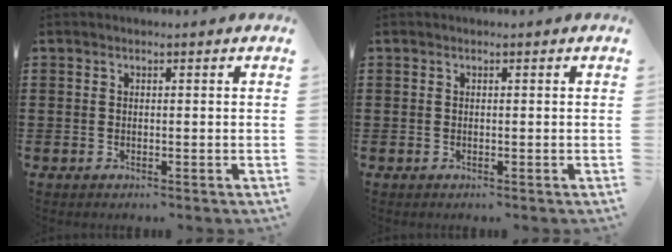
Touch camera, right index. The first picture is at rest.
{"total": 0.0}